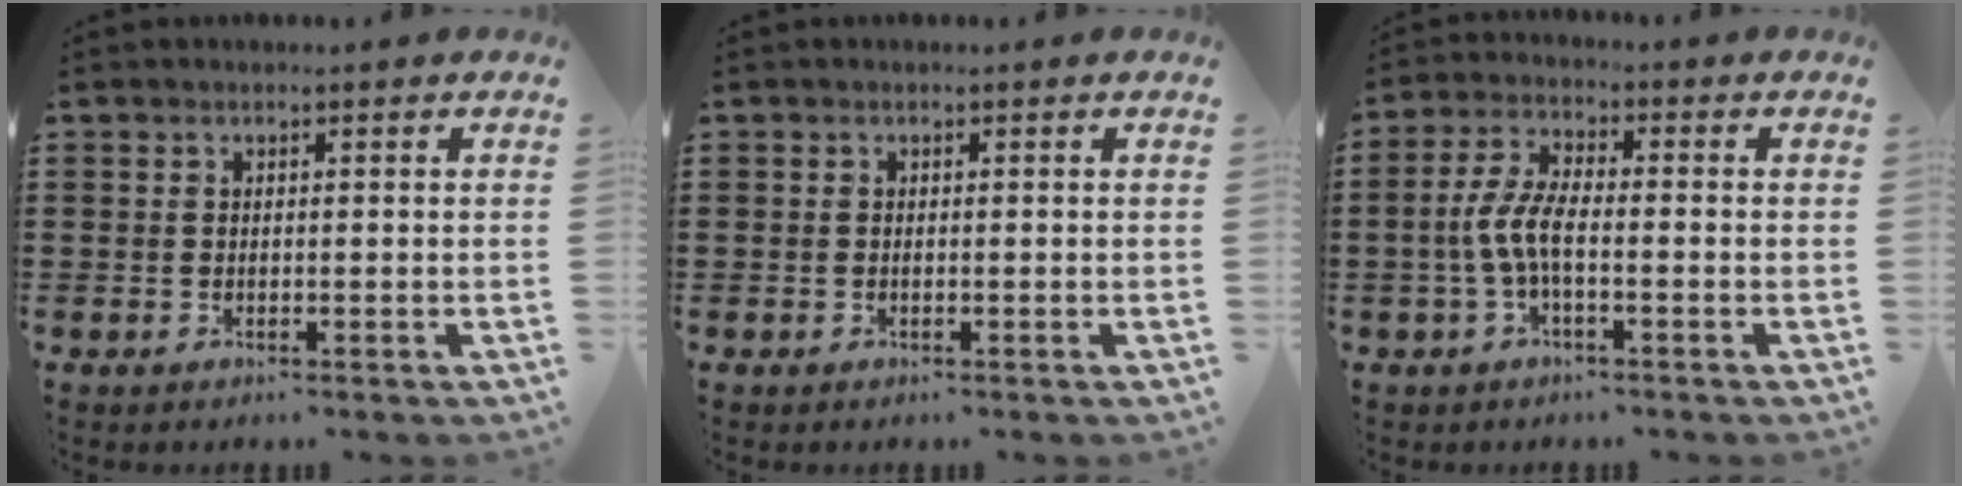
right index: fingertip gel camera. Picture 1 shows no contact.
{"total": 0.0}
{"total": 5.6, "force": [-1.7, 1.7, 5.0], "torque": [-0.123, -0.008, -0.042]}